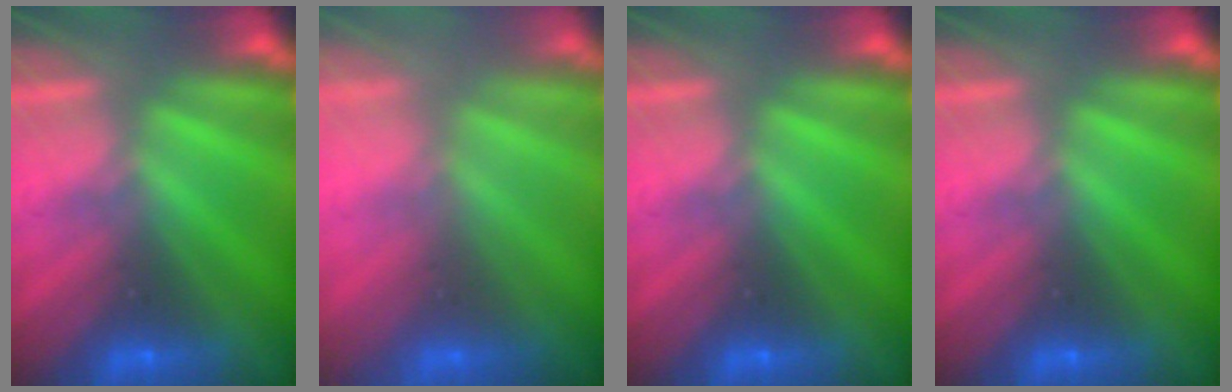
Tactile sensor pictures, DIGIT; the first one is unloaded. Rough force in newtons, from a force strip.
{"total": 2.7}
{"total": 0.0}
{"total": 0.0}